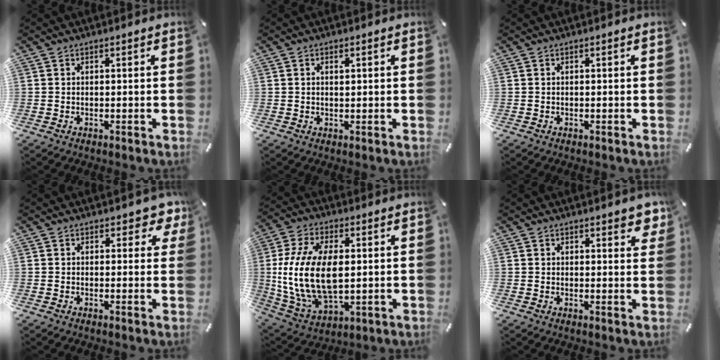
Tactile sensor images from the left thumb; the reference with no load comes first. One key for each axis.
{"total": 1.2, "fx": 0.4, "fy": 0.6, "fz": 1.0, "tx": -0.013, "ty": -0.001, "tz": 0.004}
{"total": 0.0}
{"total": 3.8, "fx": 2.4, "fy": 2.3, "fz": 1.9, "tx": -0.012, "ty": -0.008, "tz": 0.036}
{"total": 17.2, "fx": 0.9, "fy": 10.4, "fz": 13.7, "tx": -0.314, "ty": -0.005, "tz": 0.017}
{"total": 3.1, "fx": 2.4, "fy": 1.5, "fz": 1.3, "tx": -0.007, "ty": -0.012, "tz": 0.039}